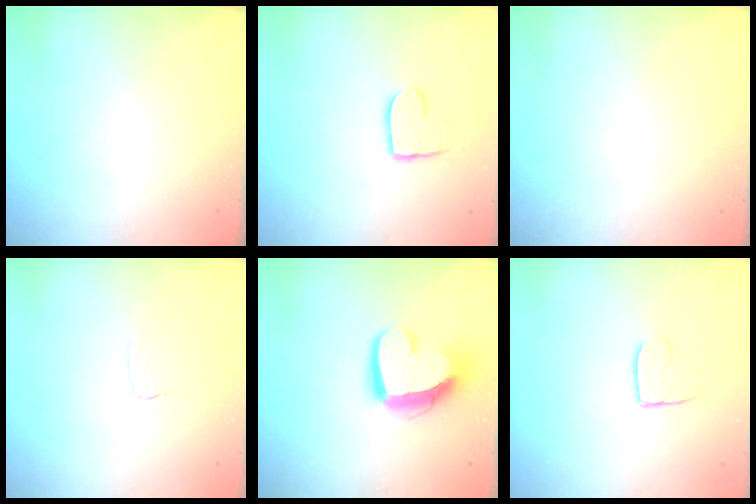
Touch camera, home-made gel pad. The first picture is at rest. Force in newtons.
{"total": 9.7, "press": 9.6, "slide": 0.7}
{"total": 0.0}
{"total": 2.7, "press": 2.7, "slide": 0.2}
{"total": 14.0, "press": 13.9, "slide": 1.7}
{"total": 7.9, "press": 7.9, "slide": 0.6}